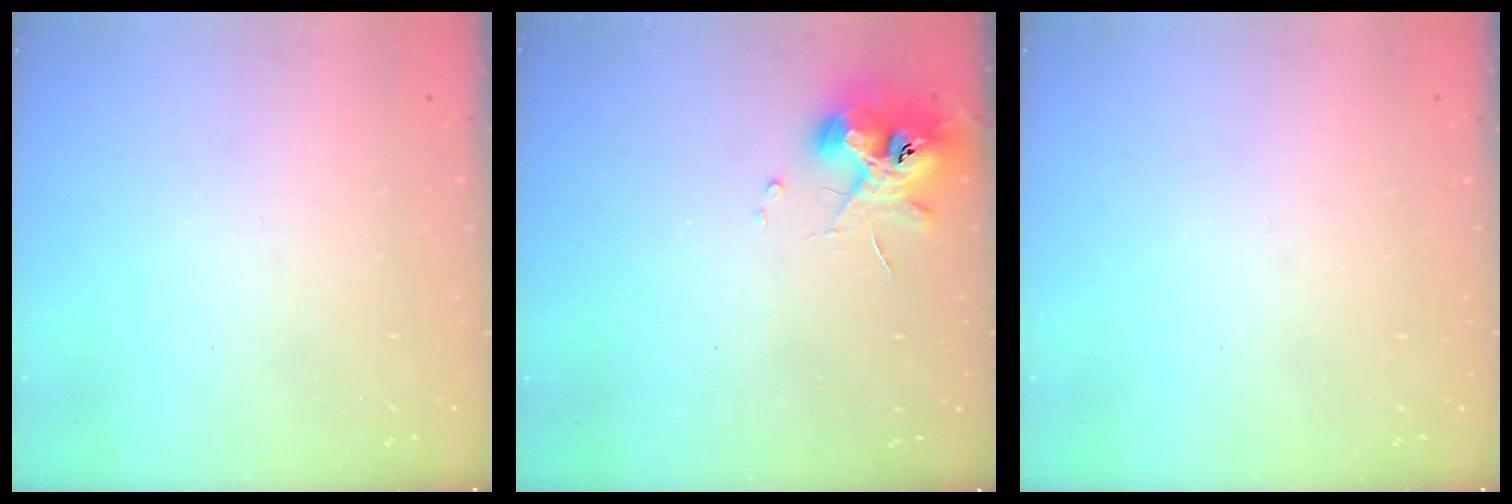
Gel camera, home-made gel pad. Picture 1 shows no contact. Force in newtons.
{"total": 10.6, "press": 10.5, "slide": 1.5}
{"total": 0.0}